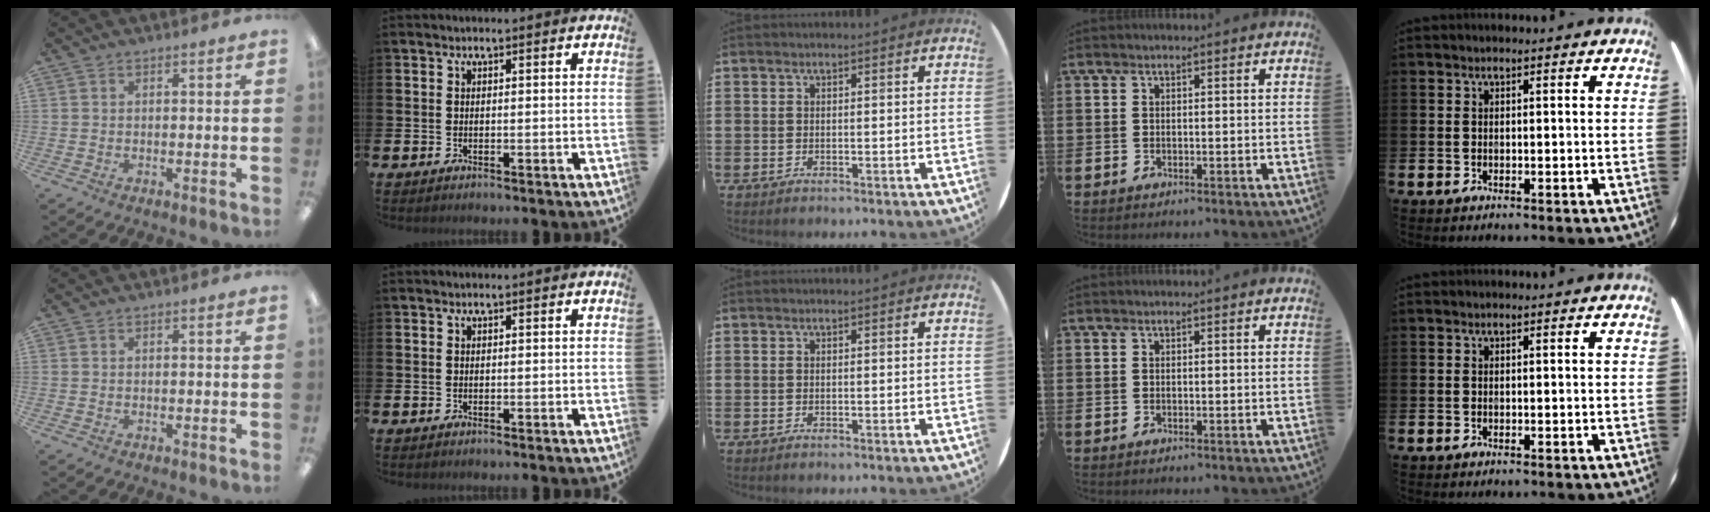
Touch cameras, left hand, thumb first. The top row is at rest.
{}